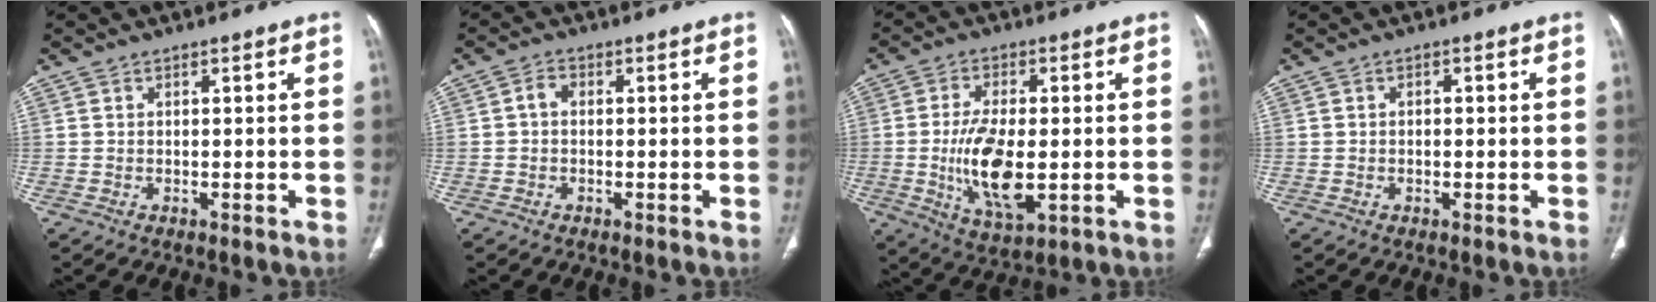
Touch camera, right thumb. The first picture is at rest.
{"total": 1.9, "force": [-0.1, 1.3, 1.3], "torque": [-0.020, 0.007, -0.005]}
{"total": 12.2, "force": [-1.5, 5.3, 10.9], "torque": [-0.208, -0.013, -0.019]}
{"total": 1.0, "force": [0.0, 0.6, 0.9], "torque": [-0.017, 0.006, 0.001]}